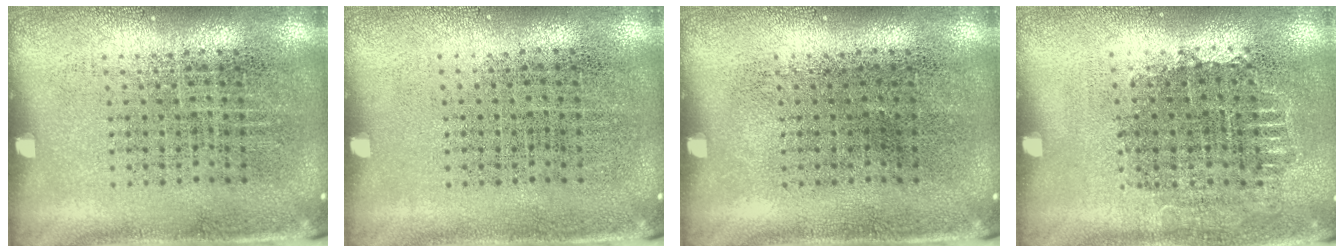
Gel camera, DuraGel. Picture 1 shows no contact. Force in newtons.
{"total": 0.0}
{"total": 0.0}
{"total": 0.8, "press": 0.7, "slide": 0.3}